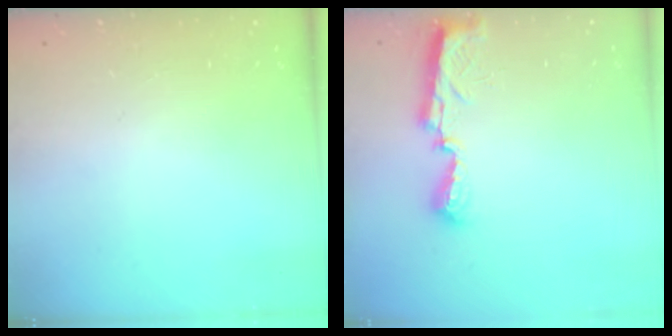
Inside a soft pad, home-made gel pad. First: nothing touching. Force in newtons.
{"total": 7.9, "press": 7.8, "slide": 0.4}